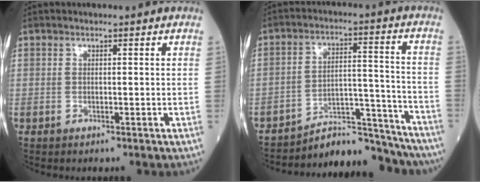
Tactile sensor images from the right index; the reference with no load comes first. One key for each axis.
{"total": 12.7, "fx": -12.5, "fy": 1.9, "fz": 0.8, "tx": 0.005, "ty": 0.056, "tz": -0.191}